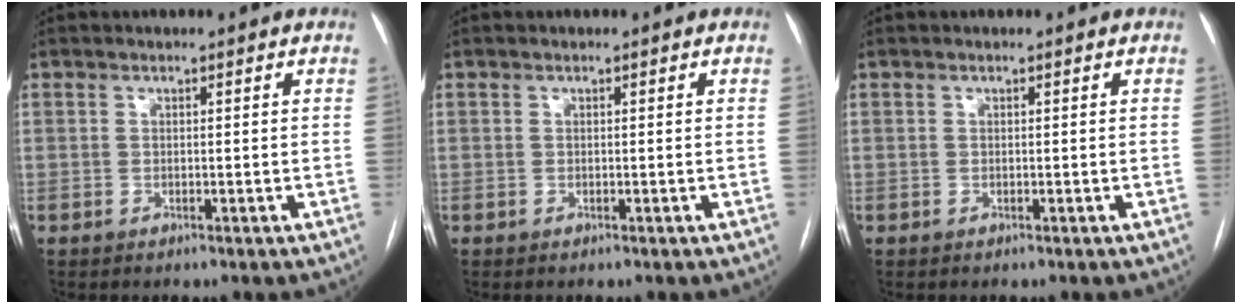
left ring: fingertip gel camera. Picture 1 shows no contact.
{"total": 0.0}
{"total": 0.0}